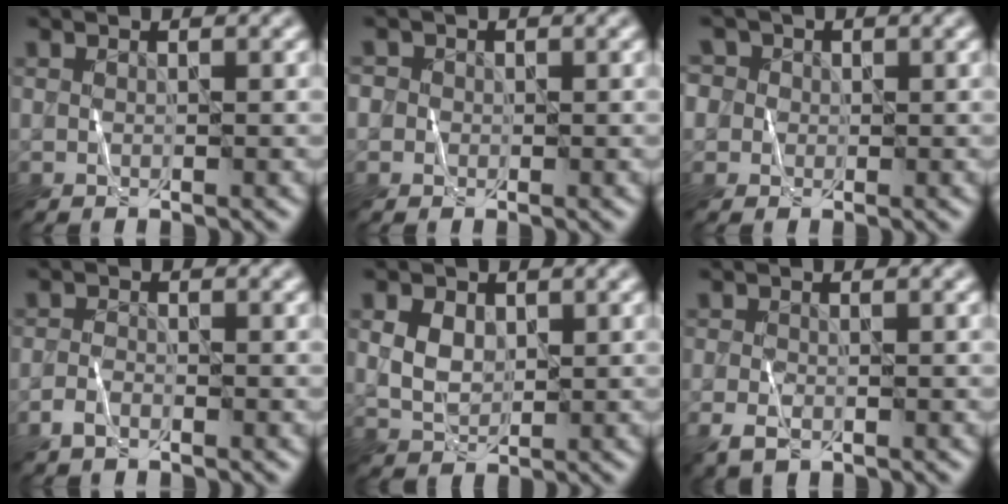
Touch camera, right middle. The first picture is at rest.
{"total": 2.0, "force": [0.5, 1.8, 0.6], "torque": [-0.004, 0.009, -0.005]}
{"total": 5.1, "force": [2.2, 4.2, 1.9], "torque": [-0.044, 0.021, 0.017]}
{"total": 1.4, "force": [-1.1, 0.6, 0.7], "torque": [-0.013, 0.004, -0.024]}
{"total": 2.4, "force": [0.5, 1.8, 1.5], "torque": [-0.035, -0.002, 0.013]}
{"total": 2.1, "force": [-0.9, 1.2, 1.4], "torque": [-0.031, -0.006, -0.019]}